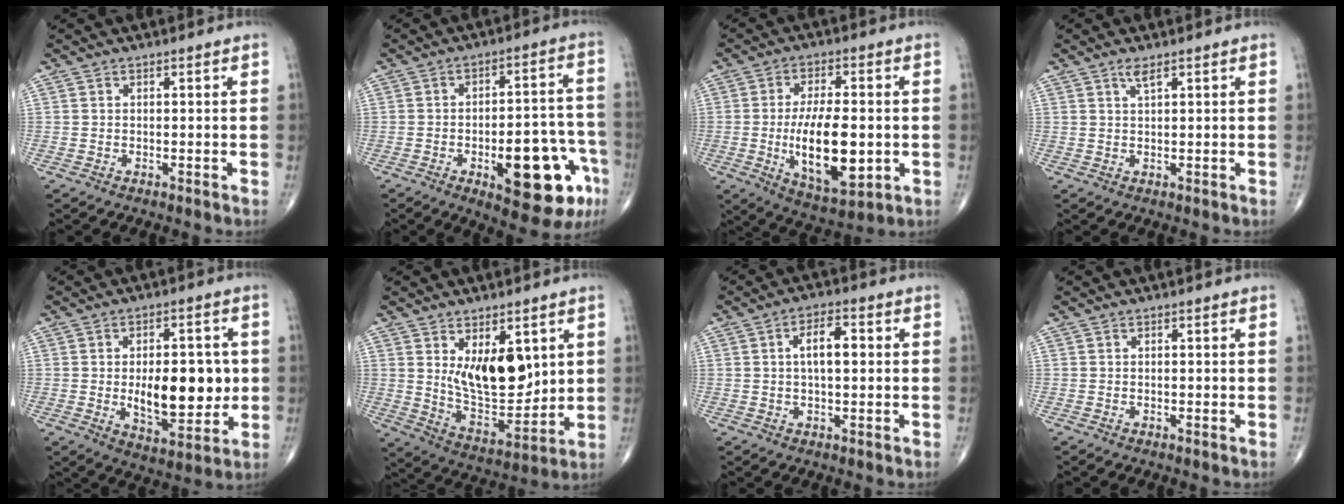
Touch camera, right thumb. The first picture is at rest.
{"total": 18.2, "force": [-7.2, 7.0, 15.2], "torque": [-0.153, 0.041, -0.082]}
{"total": 15.4, "force": [-2.0, 6.7, 13.8], "torque": [-0.217, -0.007, -0.023]}
{"total": 1.7, "force": [1.1, 0.3, 1.3], "torque": [-0.024, -0.001, 0.024]}
{"total": 14.6, "force": [-0.4, 7.4, 12.6], "torque": [-0.148, -0.010, 0.005]}
{"total": 13.7, "force": [4.1, 7.1, 11.0], "torque": [-0.136, -0.045, 0.087]}
{"total": 6.0, "force": [0.8, 2.6, 5.3], "torque": [-0.085, 0.009, 0.009]}
{"total": 0.0}